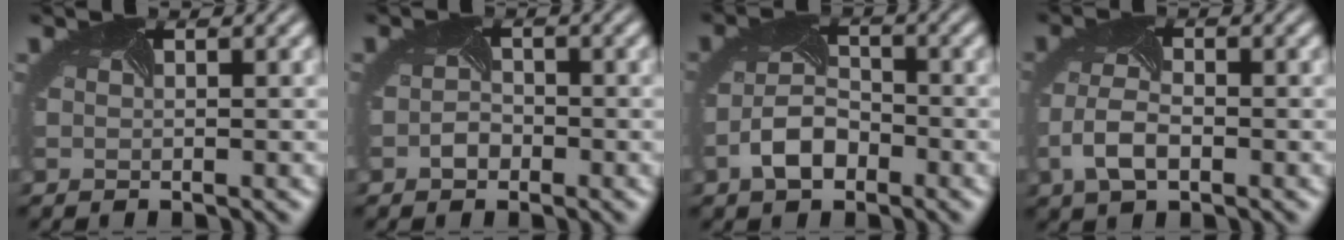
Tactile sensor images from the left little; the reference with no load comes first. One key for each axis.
{"total": 1.4, "fx": -0.8, "fy": 1.0, "fz": 0.5, "tx": -0.014, "ty": -0.002, "tz": -0.018}
{"total": 3.9, "fx": -2.0, "fy": 2.3, "fz": 2.5, "tx": -0.055, "ty": -0.002, "tz": -0.041}
{"total": 3.8, "fx": -1.4, "fy": 2.1, "fz": 2.8, "tx": -0.068, "ty": -0.006, "tz": -0.030}